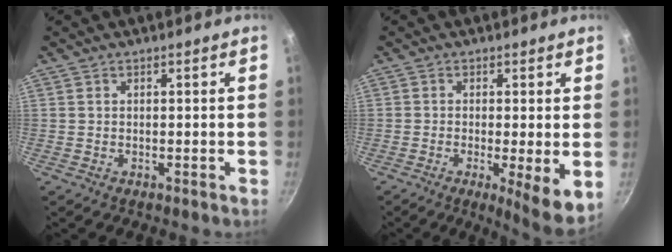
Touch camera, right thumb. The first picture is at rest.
{"total": 7.9, "force": [-1.3, 1.5, 7.6], "torque": [-0.108, -0.015, -0.017]}